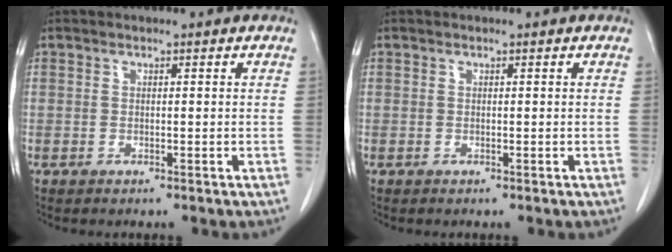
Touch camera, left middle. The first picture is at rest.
{"total": 0.0}